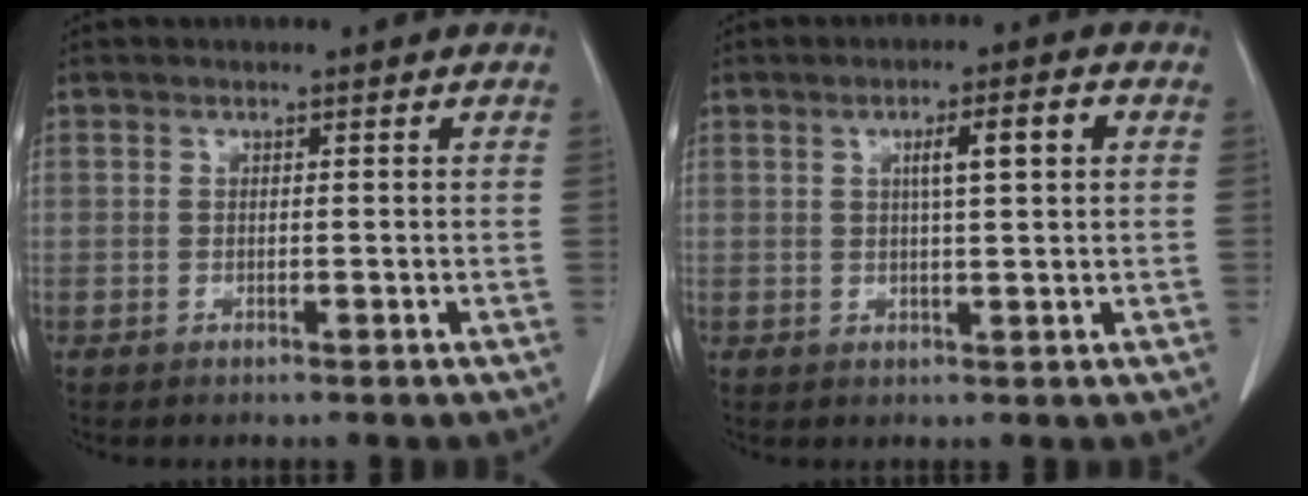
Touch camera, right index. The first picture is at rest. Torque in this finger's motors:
{"motor_torque": [0.96, 0.46, 0.40, 0.12]}